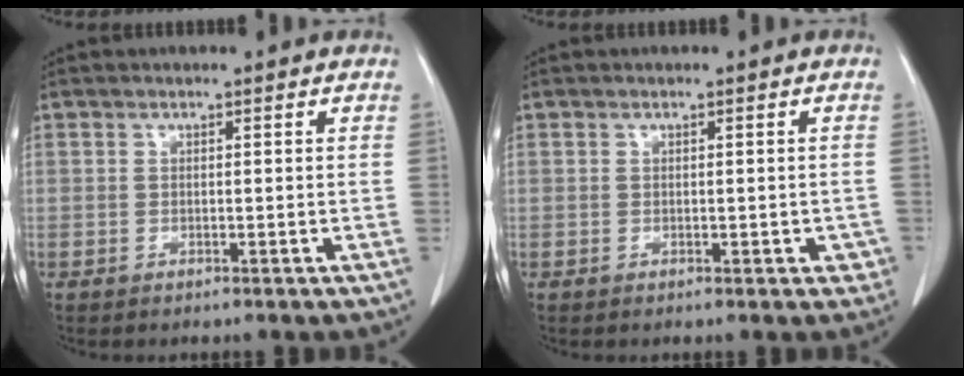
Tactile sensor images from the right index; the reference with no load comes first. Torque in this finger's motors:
{"motor_torque": [-0.06, 0.14, 0.04, 0.04]}